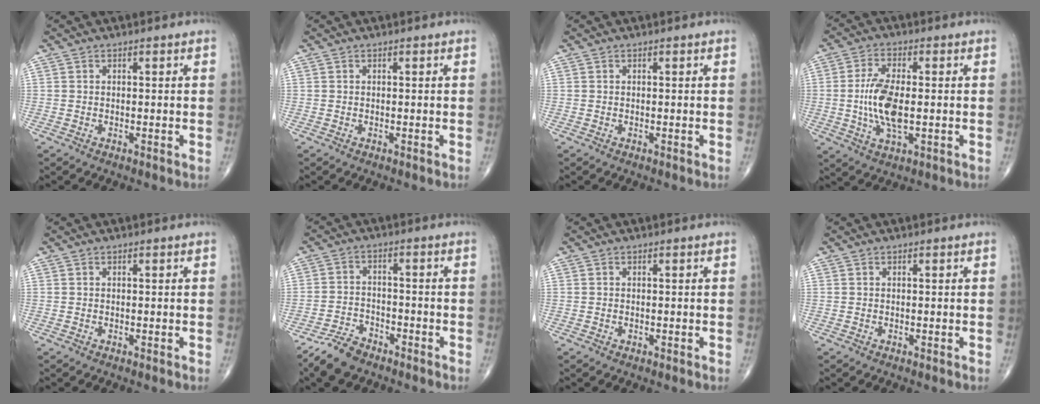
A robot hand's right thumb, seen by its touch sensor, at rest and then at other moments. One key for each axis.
{"total": 0.0}
{"total": 0.0}
{"total": 9.9, "fx": -0.6, "fy": 4.2, "fz": 8.9, "tx": -0.186, "ty": -0.003, "tz": -0.010}
{"total": 0.0}
{"total": 6.5, "fx": -5.2, "fy": 3.0, "fz": 2.6, "tx": -0.048, "ty": 0.017, "tz": -0.100}
{"total": 0.0}
{"total": 0.0}